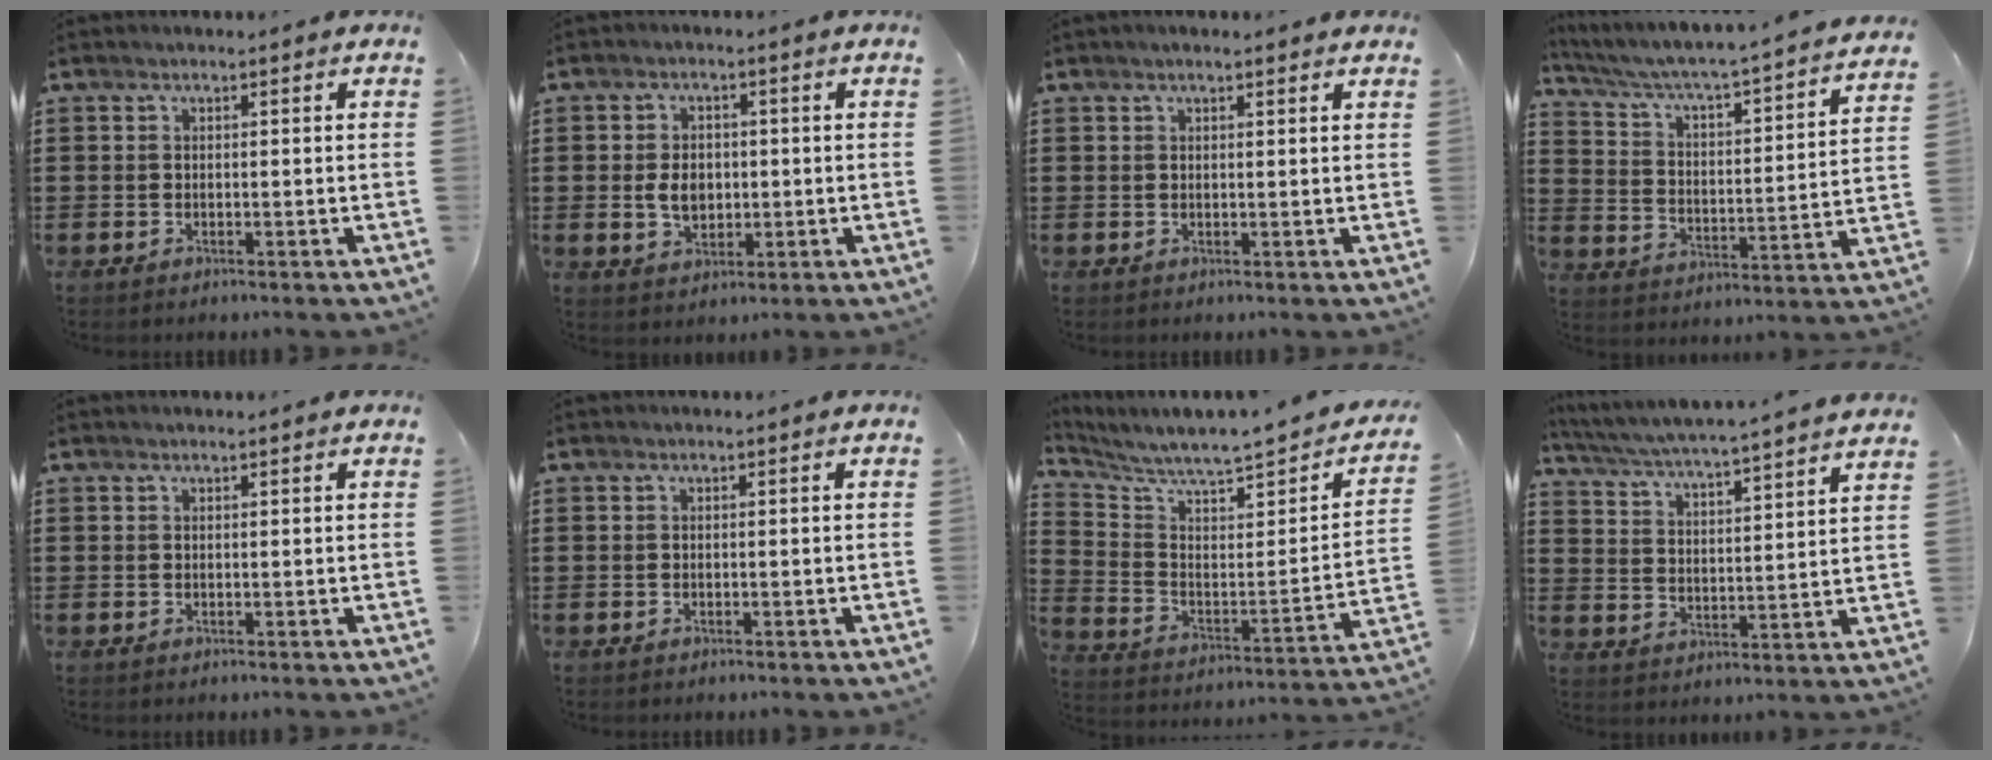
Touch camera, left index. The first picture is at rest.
{"total": 4.7, "force": [0.0, 3.2, 3.4], "torque": [-0.061, 0.000, -0.007]}
{"total": 1.1, "force": [0.9, 0.2, 0.6], "torque": [-0.013, 0.001, 0.017]}
{"total": 3.2, "force": [2.7, -0.2, 1.6], "torque": [-0.049, -0.040, 0.031]}
{"total": 0.5, "force": [0.5, 0.0, 0.2], "torque": [-0.005, 0.000, 0.010]}
{"total": 0.0}
{"total": 4.5, "force": [4.0, -0.1, 2.0], "torque": [-0.064, -0.050, 0.059]}
{"total": 4.5, "force": [4.2, -0.9, 1.4], "torque": [-0.049, -0.037, 0.064]}